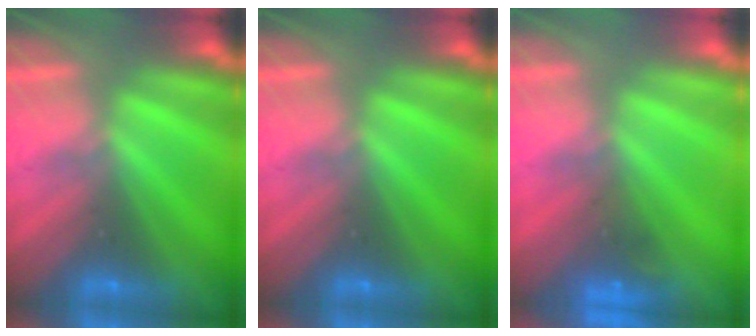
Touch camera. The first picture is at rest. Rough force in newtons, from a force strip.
{"total": 0.0}
{"total": 4.7}